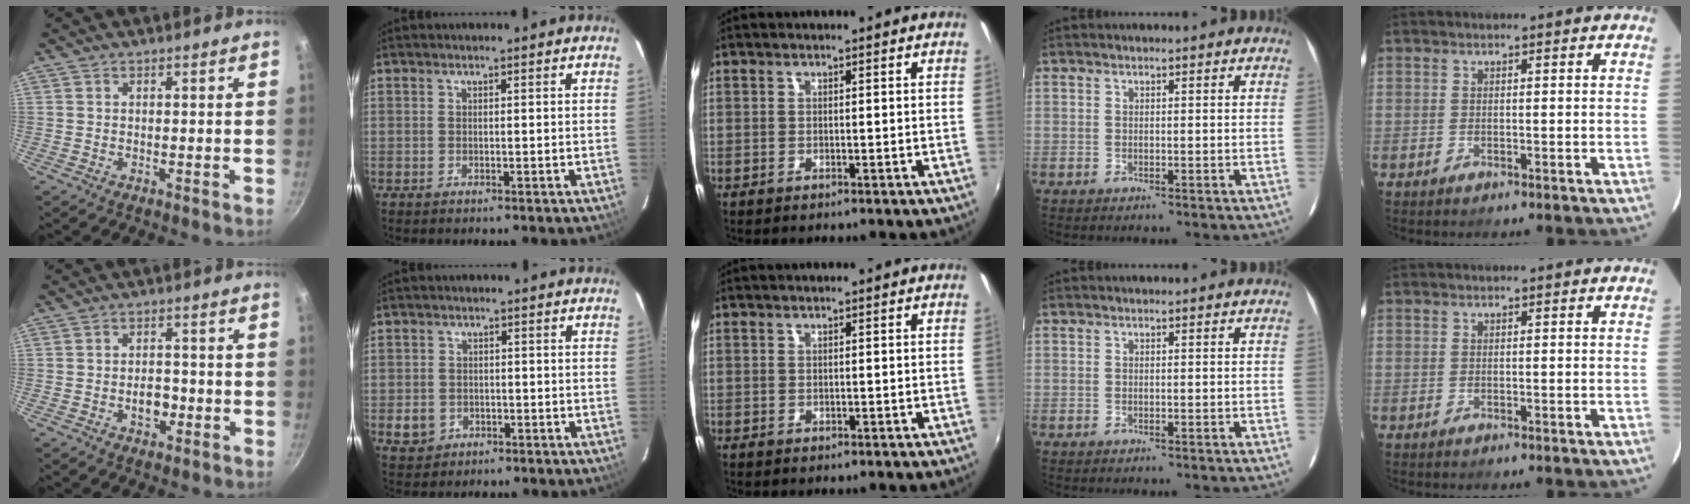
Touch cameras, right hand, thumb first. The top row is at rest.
{"thumb": {"total": 4.5, "force": [-1.4, 3.0, 3.1], "torque": [-0.026, 0.012, -0.021]}, "index": {"total": 4.2, "force": [-1.2, 3.9, 1.0], "torque": [-0.030, 0.005, -0.012]}}